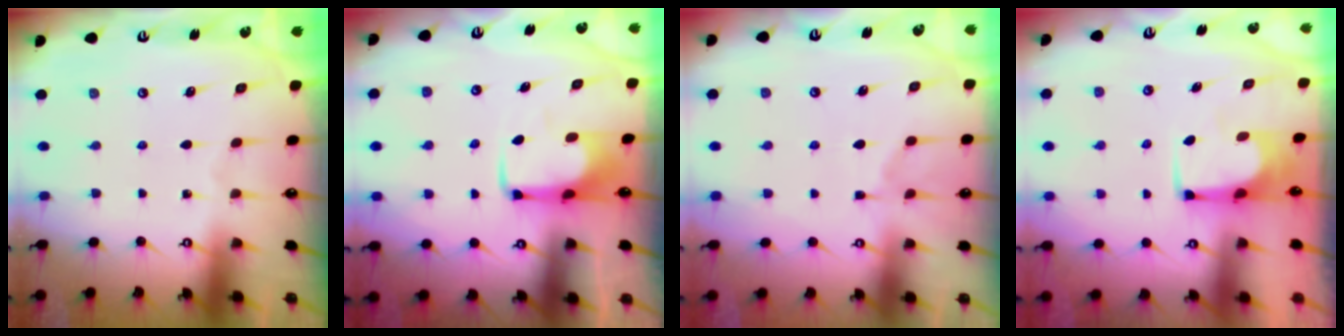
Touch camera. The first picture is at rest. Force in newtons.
{"total": 4.9, "press": 4.8, "slide": 1.2}
{"total": 1.6, "press": 0.8, "slide": 1.4}
{"total": 5.3, "press": 5.3, "slide": 0.5}